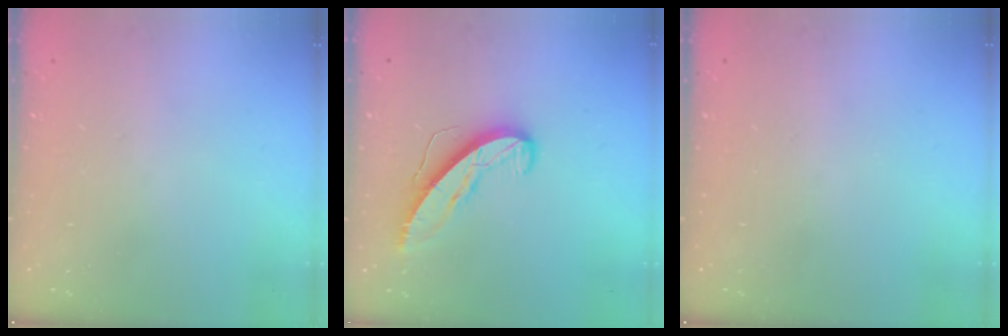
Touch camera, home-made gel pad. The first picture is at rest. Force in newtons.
{"total": 9.1, "press": 9.0, "slide": 0.6}
{"total": 0.0}